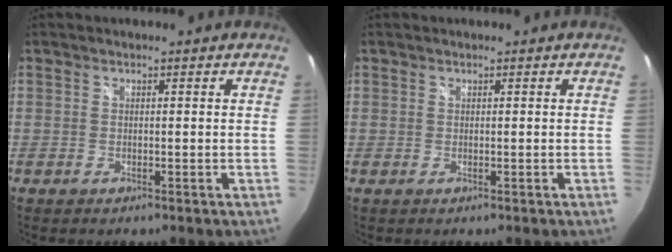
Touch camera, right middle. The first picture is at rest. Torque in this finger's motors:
{"motor_torque": [-0.02, -0.11, -0.06, -0.07]}